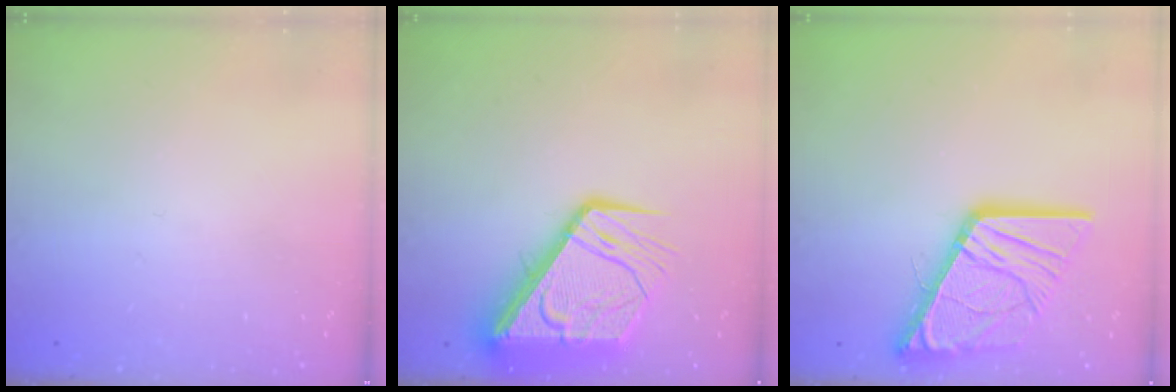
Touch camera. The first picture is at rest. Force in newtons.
{"total": 16.0, "press": 15.9, "slide": 2.0}
{"total": 18.1, "press": 18.0, "slide": 2.1}